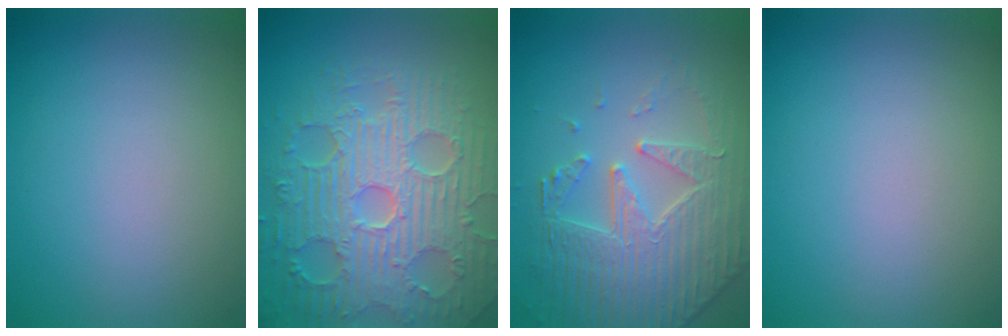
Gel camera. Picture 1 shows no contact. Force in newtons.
{"total": 9.4, "press": 6.9, "slide": 6.4}
{"total": 5.5, "press": 5.0, "slide": 2.4}
{"total": 0.0}